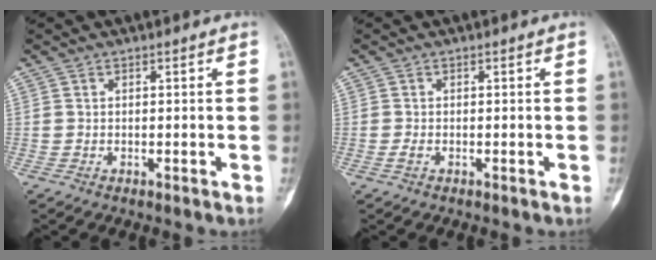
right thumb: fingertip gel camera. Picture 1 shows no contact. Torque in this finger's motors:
{"motor_torque": [1.62, 1.61, 0.04, -0.04, 0.00]}